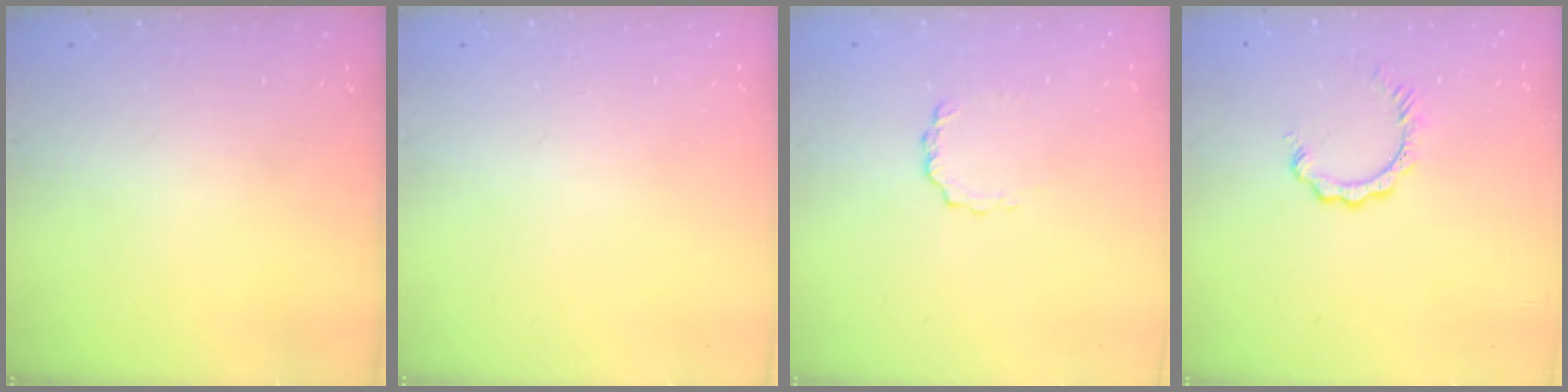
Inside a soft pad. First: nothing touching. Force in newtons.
{"total": 0.0}
{"total": 3.4, "press": 3.4, "slide": 0.4}
{"total": 2.8, "press": 2.8, "slide": 0.5}